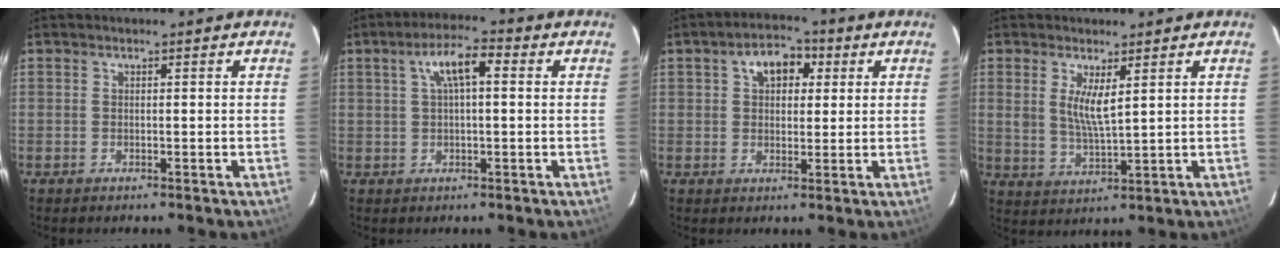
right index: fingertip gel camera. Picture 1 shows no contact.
{"total": 6.4, "force": [1.6, 2.0, 5.9], "torque": [-0.111, 0.019, 0.030]}
{"total": 6.5, "force": [2.2, 4.0, 4.6], "torque": [-0.074, 0.027, 0.037]}
{"total": 5.7, "force": [2.1, 1.6, 5.0], "torque": [-0.095, -0.010, 0.044]}